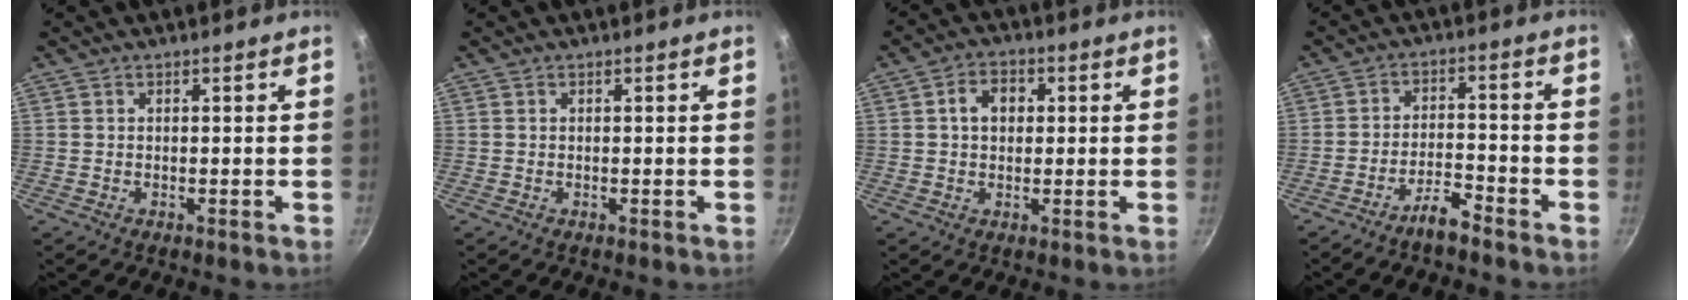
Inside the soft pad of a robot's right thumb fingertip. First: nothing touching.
{"total": 0.0}
{"total": 5.2, "force": [0.9, 3.9, 3.2], "torque": [-0.030, 0.011, 0.008]}
{"total": 5.1, "force": [-4.2, 1.1, 2.6], "torque": [-0.051, 0.036, -0.073]}